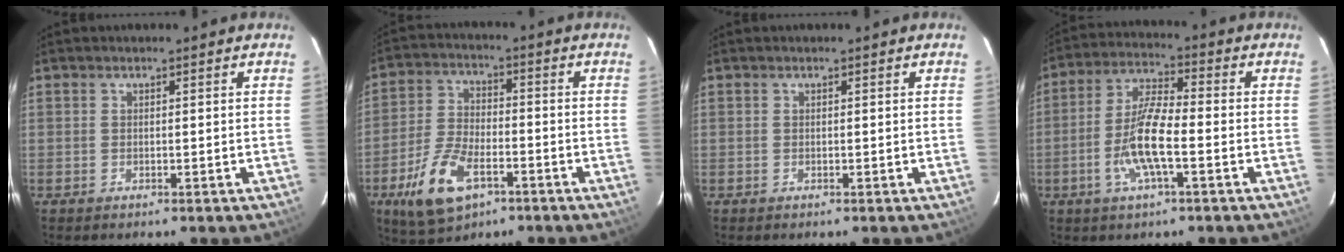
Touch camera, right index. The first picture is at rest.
{"total": 12.4, "force": [-6.2, 6.1, 8.8], "torque": [-0.200, -0.011, -0.111]}
{"total": 0.0}
{"total": 9.6, "force": [-3.1, 1.9, 8.9], "torque": [-0.182, -0.001, -0.061]}